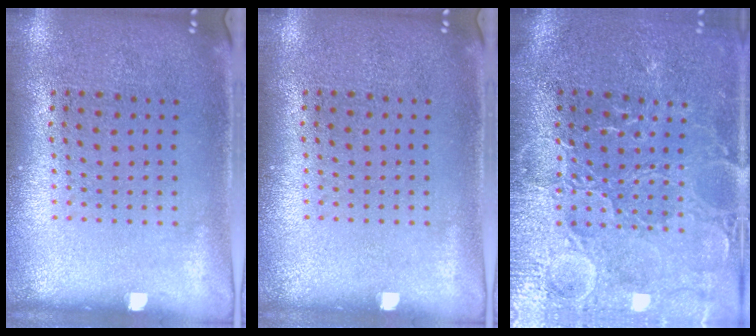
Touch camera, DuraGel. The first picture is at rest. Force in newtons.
{"total": 0.0}
{"total": 3.8, "press": 3.6, "slide": 1.1}